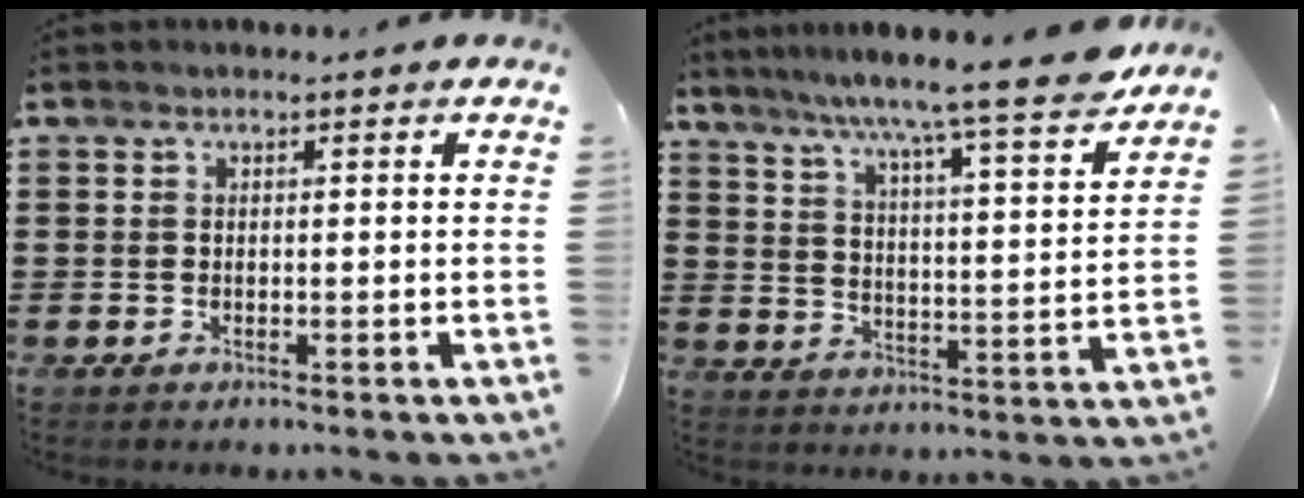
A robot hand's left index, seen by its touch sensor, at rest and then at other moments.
{"total": 8.8, "force": [7.6, -0.9, 4.3], "torque": [-0.096, -0.059, 0.118]}